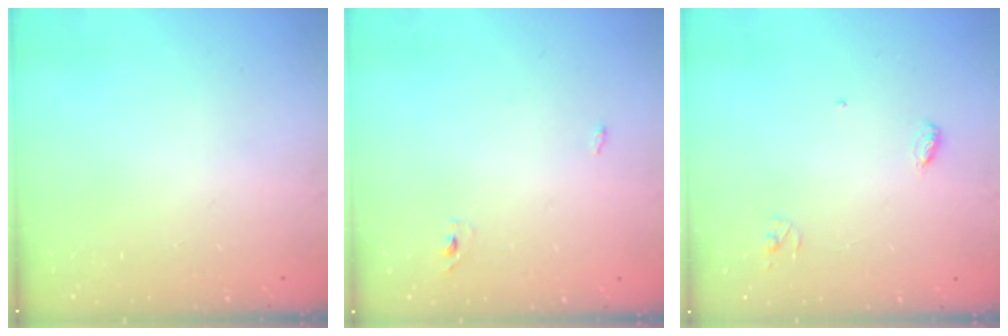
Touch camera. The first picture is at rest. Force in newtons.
{"total": 2.3, "press": 2.1, "slide": 1.0}
{"total": 3.8, "press": 3.7, "slide": 0.4}